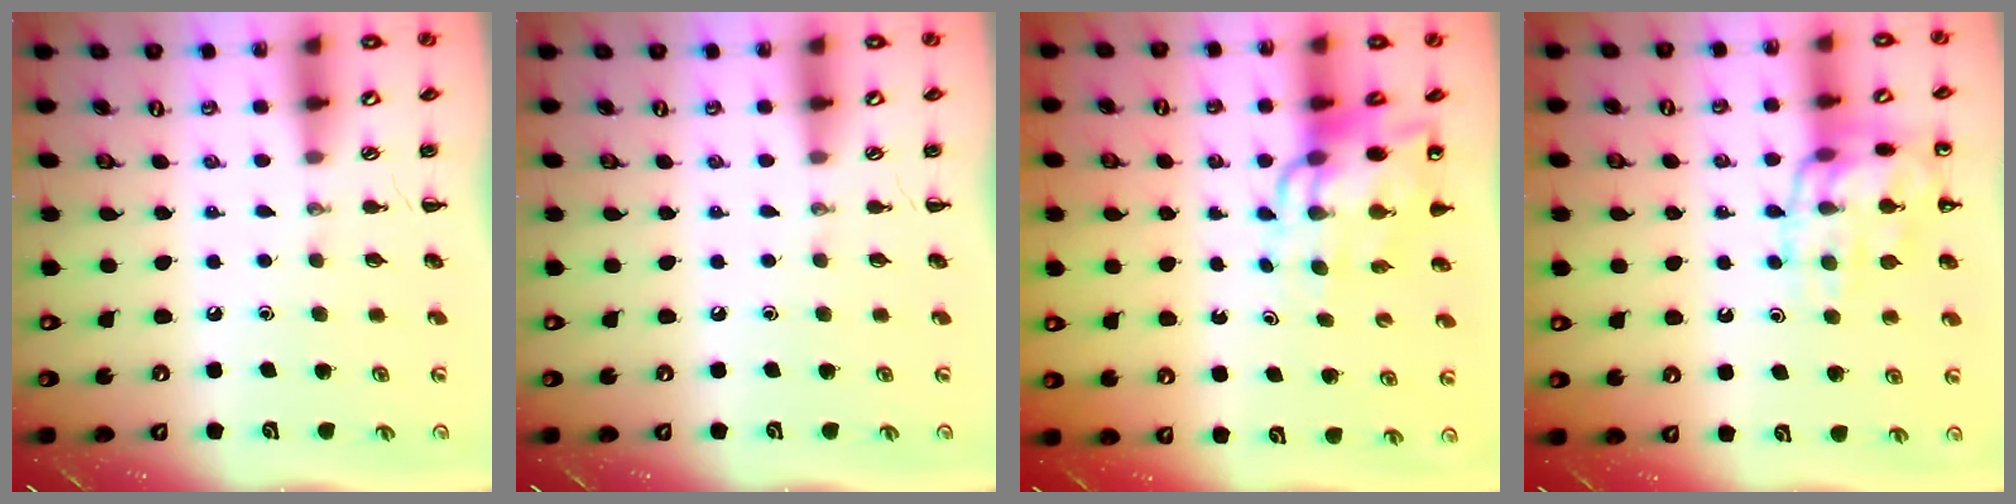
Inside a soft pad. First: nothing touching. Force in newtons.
{"total": 0.0}
{"total": 11.7, "press": 11.1, "slide": 3.6}
{"total": 15.2, "press": 15.1, "slide": 1.6}